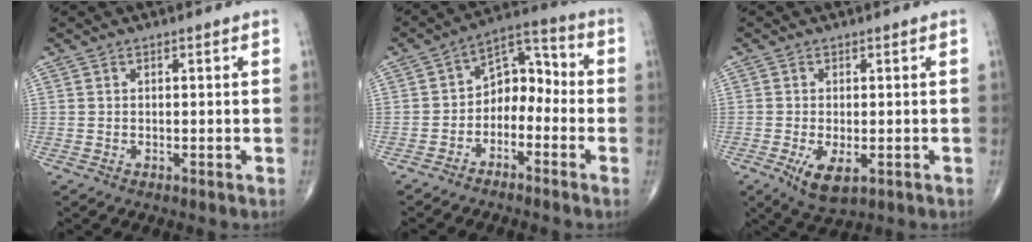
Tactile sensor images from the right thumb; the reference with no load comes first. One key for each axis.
{"total": 8.5, "fx": -2.9, "fy": 6.0, "fz": 5.4, "tx": -0.050, "ty": 0.059, "tz": -0.063}
{"total": 5.7, "fx": -2.0, "fy": 2.6, "fz": 4.7, "tx": -0.083, "ty": -0.012, "tz": -0.028}